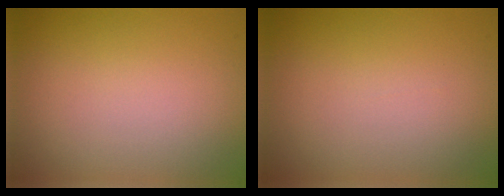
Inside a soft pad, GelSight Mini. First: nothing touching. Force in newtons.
{"total": 0.0}